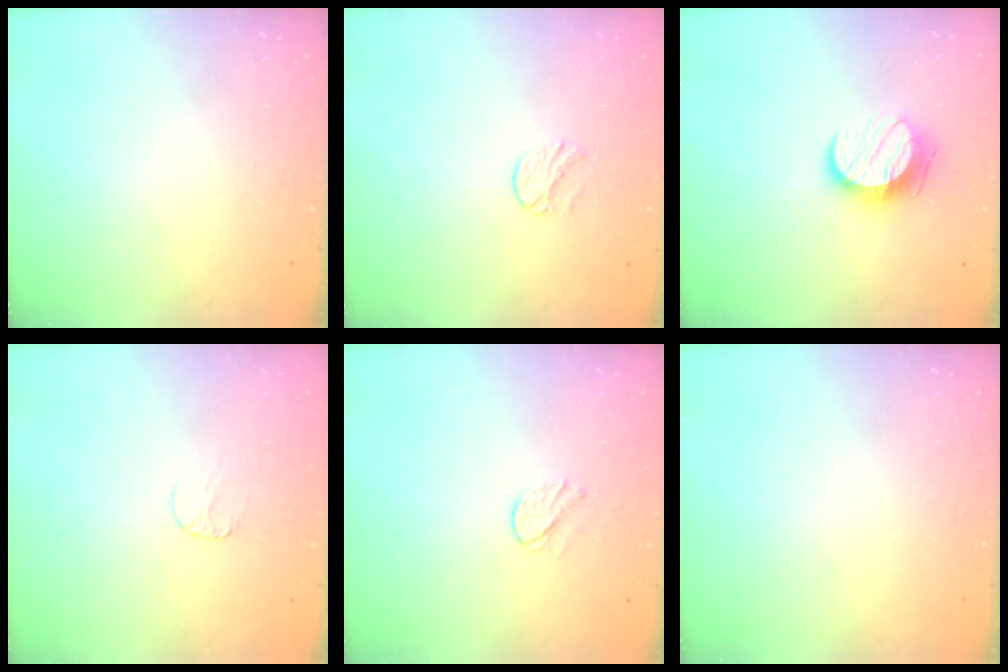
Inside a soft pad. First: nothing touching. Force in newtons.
{"total": 5.8, "press": 5.8, "slide": 0.6}
{"total": 10.4, "press": 10.4, "slide": 0.9}
{"total": 4.8, "press": 4.8, "slide": 0.5}
{"total": 4.7, "press": 4.6, "slide": 0.5}
{"total": 0.0}